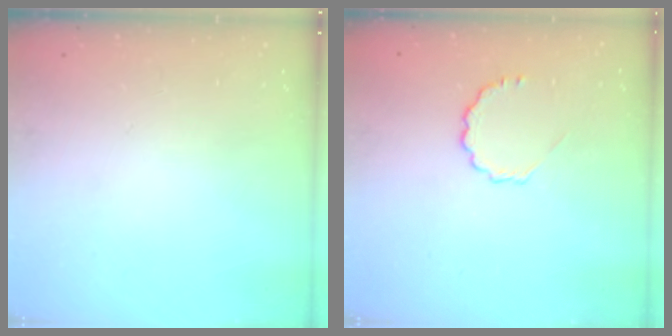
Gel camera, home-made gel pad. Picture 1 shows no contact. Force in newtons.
{"total": 3.8, "press": 3.6, "slide": 1.1}